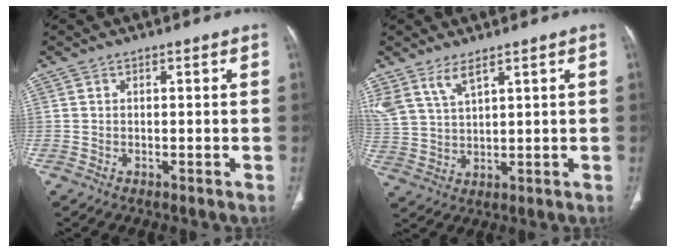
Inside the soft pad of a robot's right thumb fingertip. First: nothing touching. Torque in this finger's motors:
{"motor_torque": [0.09, 0.14, 0.58, 0.85, 0.12]}